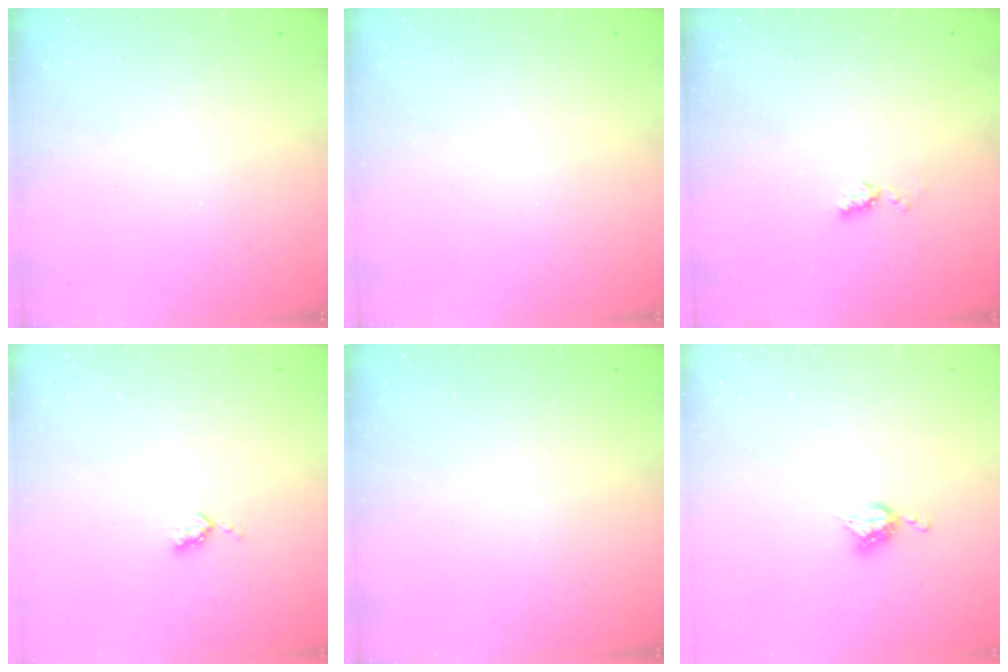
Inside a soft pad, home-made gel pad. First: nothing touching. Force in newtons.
{"total": 0.0}
{"total": 4.7, "press": 4.6, "slide": 0.7}
{"total": 4.0, "press": 4.0, "slide": 0.5}
{"total": 0.0}
{"total": 6.5, "press": 6.5, "slide": 0.4}